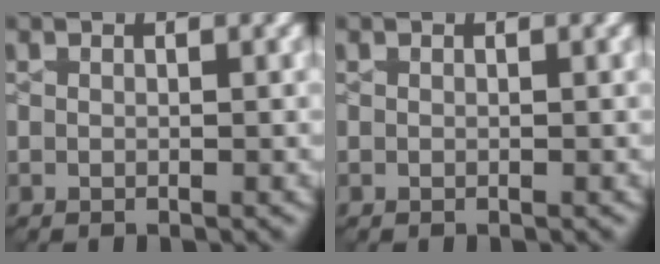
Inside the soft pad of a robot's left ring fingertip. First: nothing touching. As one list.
[{"total": 0.0}]